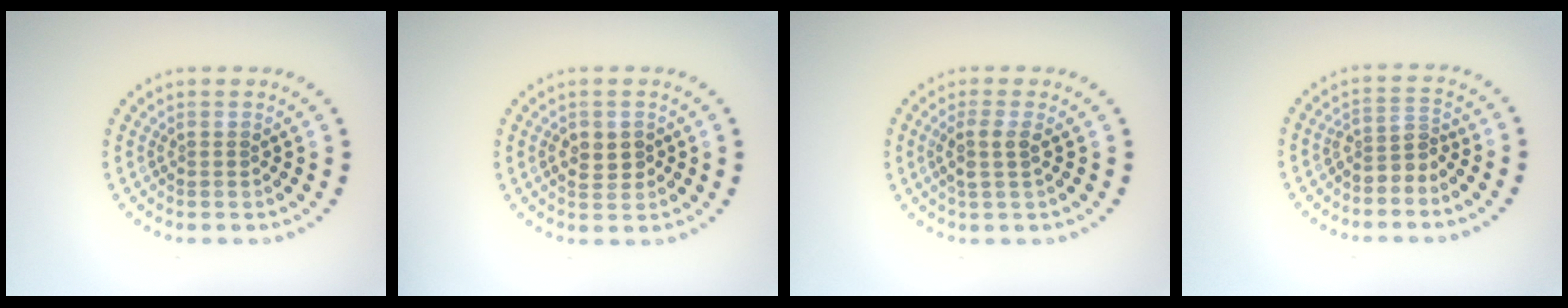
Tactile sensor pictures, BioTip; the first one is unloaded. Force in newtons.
{"total": 2.2, "press": 2.2, "slide": 0.3}
{"total": 2.0, "press": 1.7, "slide": 1.1}
{"total": 2.0, "press": 1.4, "slide": 1.4}